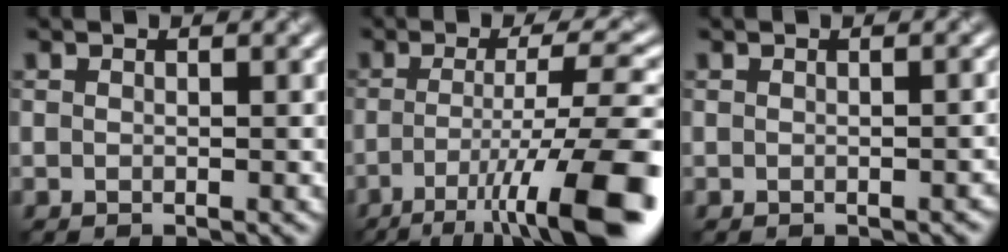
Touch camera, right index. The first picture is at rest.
{"total": 11.9, "force": [-5.5, 2.4, 10.3], "torque": [-0.151, -0.001, -0.080]}
{"total": 0.9, "force": [-0.2, 0.4, 0.7], "torque": [0.003, 0.011, -0.003]}